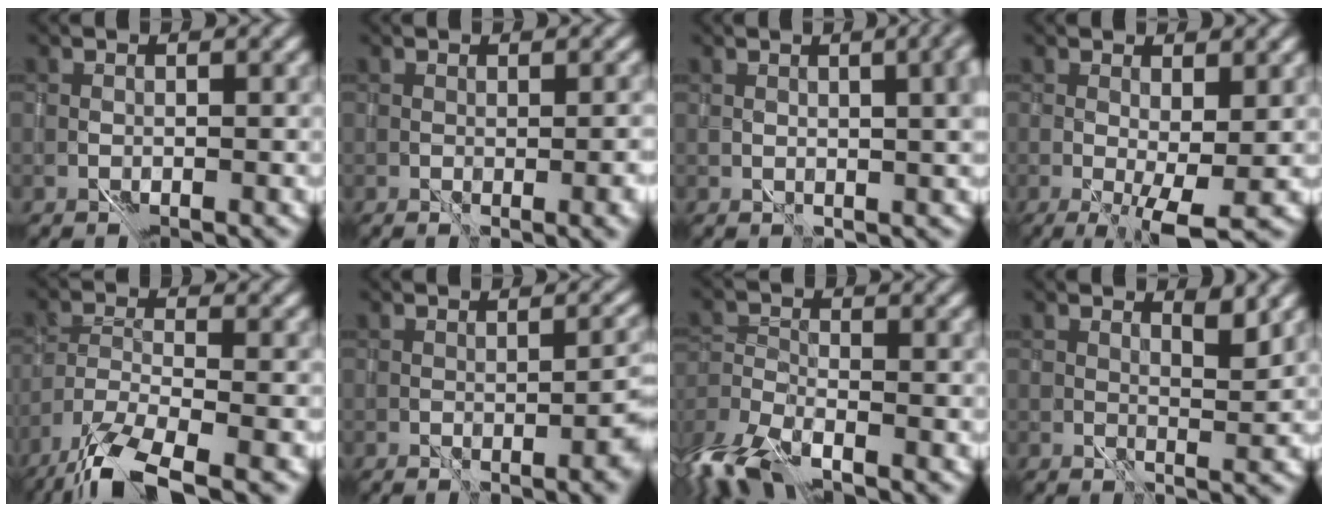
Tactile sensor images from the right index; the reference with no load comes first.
{"total": 2.7, "force": [0.1, 0.7, 2.6], "torque": [-0.029, 0.001, 0.017]}
{"total": 6.1, "force": [2.5, 2.5, 5.0], "torque": [-0.023, 0.028, 0.027]}
{"total": 3.2, "force": [0.4, 0.4, 3.2], "torque": [-0.059, -0.004, 0.010]}
{"total": 8.2, "force": [-6.0, 2.1, 5.2], "torque": [-0.097, -0.012, -0.111]}
{"total": 3.6, "force": [-0.4, 1.0, 3.4], "torque": [-0.031, 0.008, 0.005]}
{"total": 5.4, "force": [-4.5, 1.6, 2.6], "torque": [-0.050, -0.005, -0.088]}
{"total": 2.6, "force": [2.5, -0.1, 0.7], "torque": [-0.006, 0.003, 0.044]}